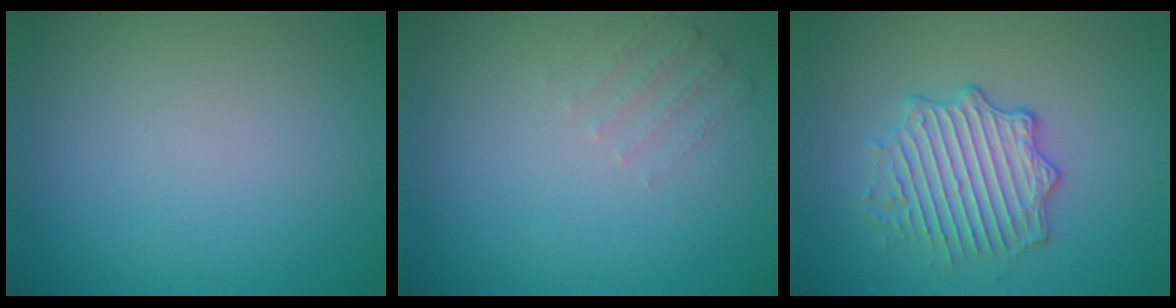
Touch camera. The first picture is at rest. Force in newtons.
{"total": 1.3, "press": 1.3, "slide": 0.4}
{"total": 4.2, "press": 3.8, "slide": 1.7}